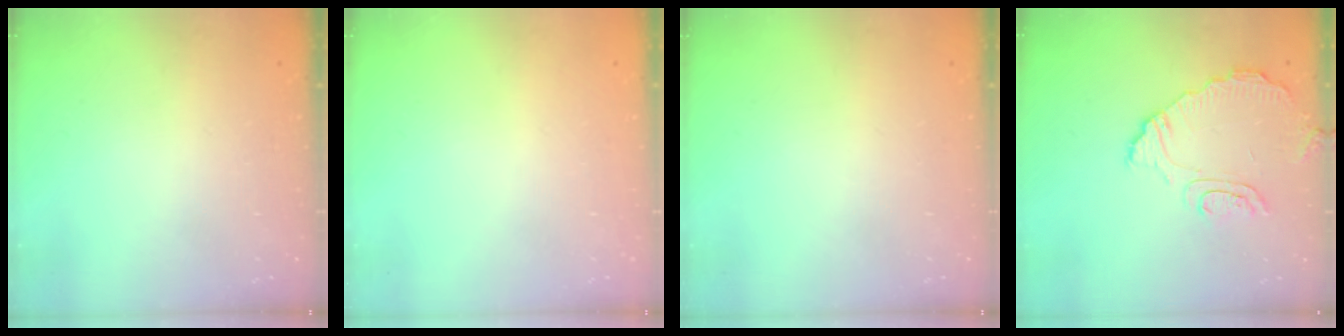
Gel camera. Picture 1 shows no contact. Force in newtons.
{"total": 0.0}
{"total": 0.0}
{"total": 9.2, "press": 9.2, "slide": 0.7}